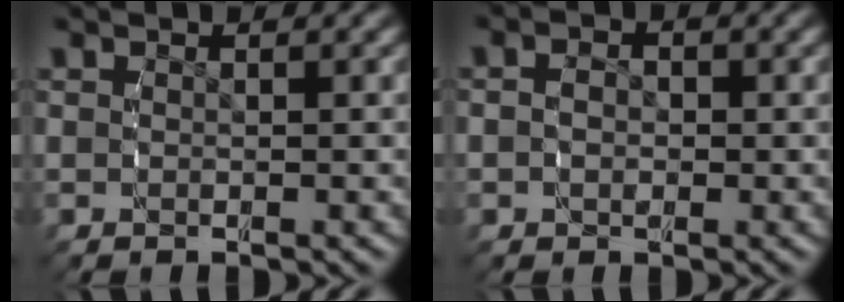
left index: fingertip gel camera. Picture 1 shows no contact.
{"total": 2.1, "force": [-0.3, 1.8, 1.1], "torque": [-0.035, -0.013, 0.000]}